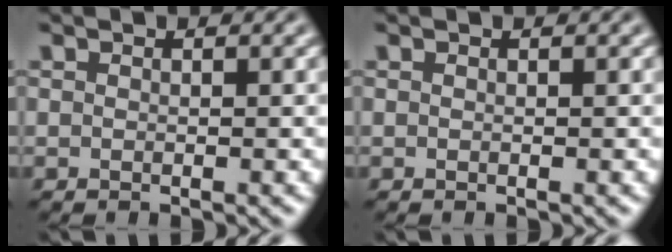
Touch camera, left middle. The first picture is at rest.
{"total": 0.0}